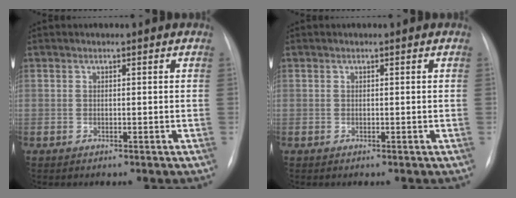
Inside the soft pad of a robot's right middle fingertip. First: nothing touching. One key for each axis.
{"total": 0.0}